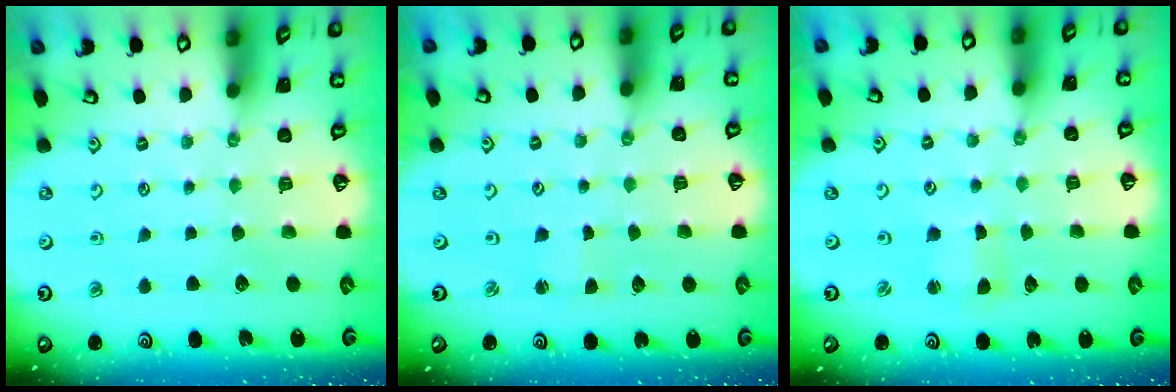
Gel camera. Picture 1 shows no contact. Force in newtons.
{"total": 0.9, "press": 0.9, "slide": 0.0}
{"total": 1.3, "press": 1.2, "slide": 0.2}